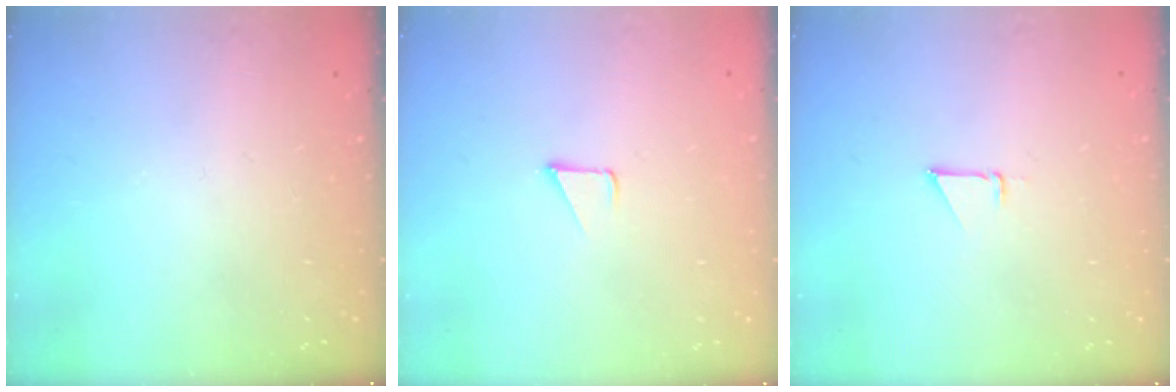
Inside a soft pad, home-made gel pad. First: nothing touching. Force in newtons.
{"total": 1.7, "press": 1.7, "slide": 0.1}
{"total": 1.9, "press": 1.9, "slide": 0.0}